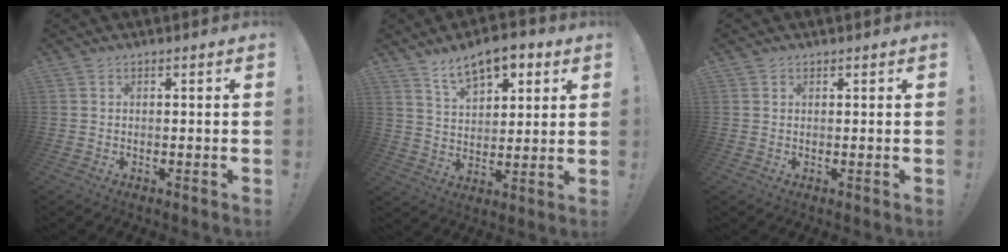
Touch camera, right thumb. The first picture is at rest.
{"total": 11.2, "force": [7.3, 5.7, 6.2], "torque": [-0.094, -0.031, 0.135]}
{"total": 0.7, "force": [0.7, 0.3, 0.1], "torque": [0.005, -0.004, 0.012]}